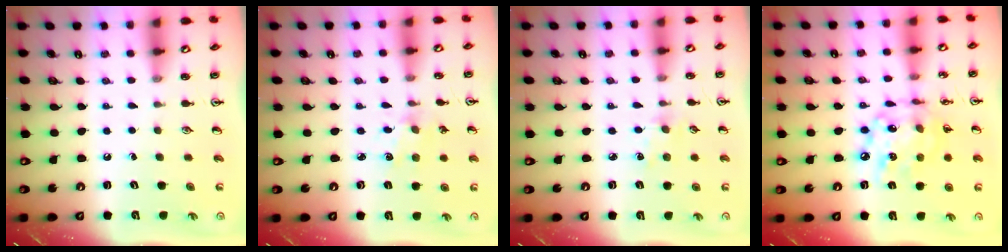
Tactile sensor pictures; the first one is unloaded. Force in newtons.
{"total": 2.1, "press": 2.1, "slide": 0.4}
{"total": 2.5, "press": 2.4, "slide": 0.4}
{"total": 14.3, "press": 14.3, "slide": 1.1}